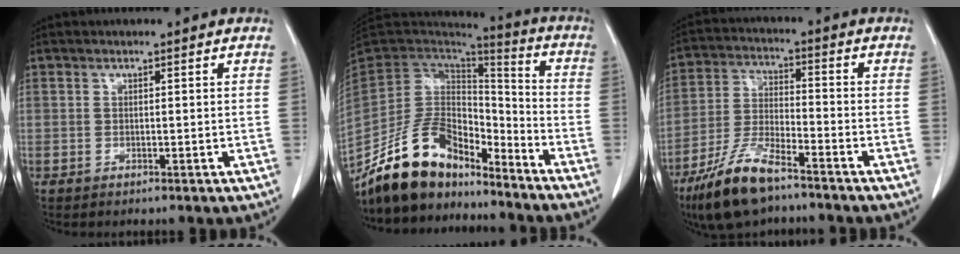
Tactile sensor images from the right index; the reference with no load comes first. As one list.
[{"total": 16.2, "force": [-13.4, 6.9, 6.0], "torque": [-0.105, 0.046, -0.243]}, {"total": 11.5, "force": [-8.1, 2.8, 7.6], "torque": [-0.161, -0.020, -0.155]}]